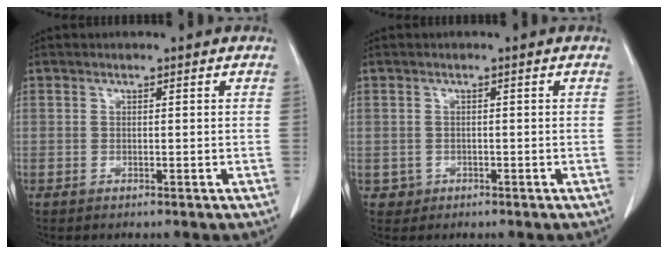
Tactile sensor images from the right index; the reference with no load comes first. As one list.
[{"total": 1.6, "force": [-0.4, 1.5, -0.1], "torque": [0.006, 0.007, -0.003]}]